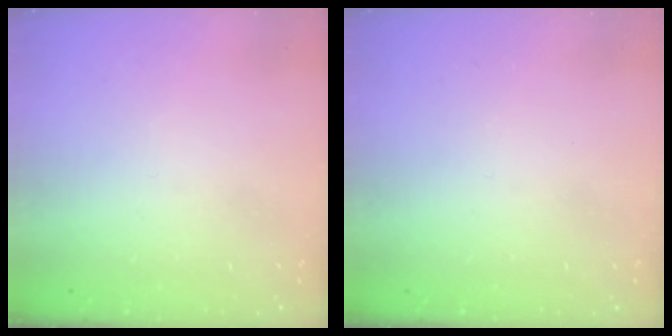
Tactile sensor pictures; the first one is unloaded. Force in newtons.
{"total": 0.0}